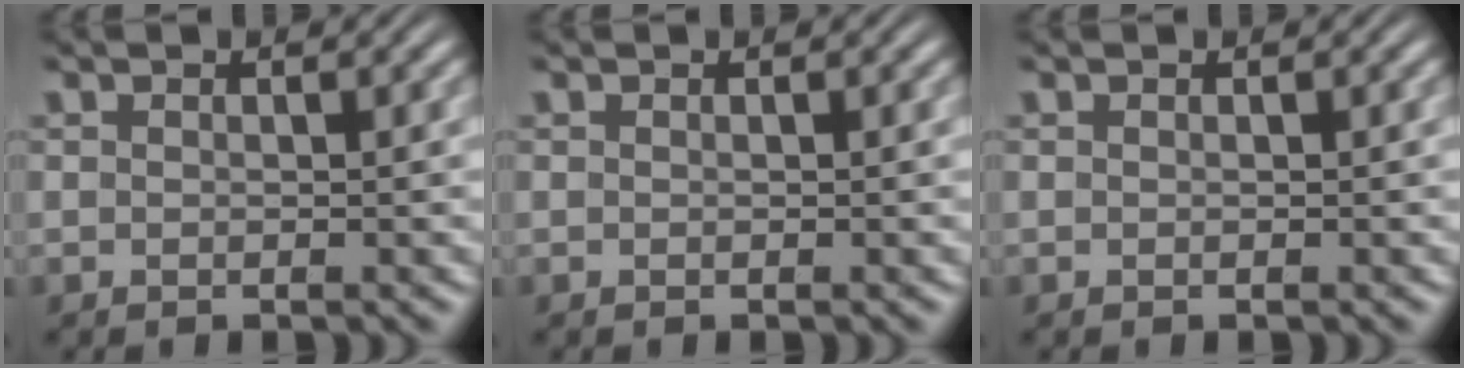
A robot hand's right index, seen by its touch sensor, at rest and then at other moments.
{"total": 0.0}
{"total": 0.0}